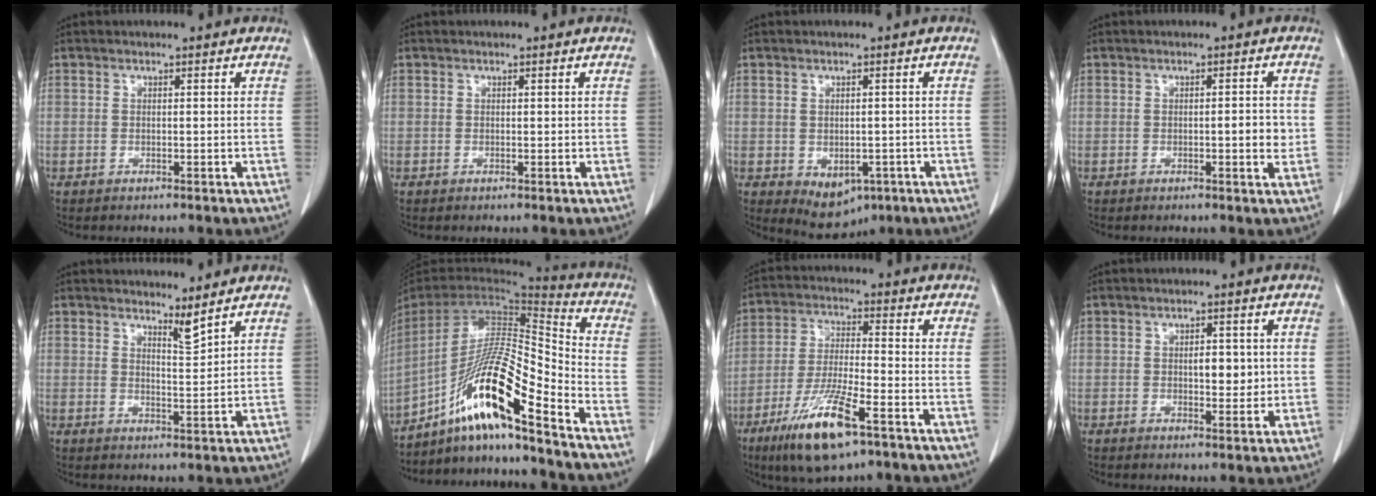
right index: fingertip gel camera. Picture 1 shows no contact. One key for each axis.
{"total": 0.0}
{"total": 5.9, "fx": -2.6, "fy": 4.0, "fz": 3.6, "tx": -0.046, "ty": -0.004, "tz": -0.024}
{"total": 2.6, "fx": -0.2, "fy": 0.7, "fz": 2.5, "tx": -0.036, "ty": 0.001, "tz": -0.003}
{"total": 2.6, "fx": 2.4, "fy": -0.3, "fz": 1.0, "tx": -0.020, "ty": -0.015, "tz": 0.046}
{"total": 17.4, "fx": -11.8, "fy": 0.1, "fz": 12.7, "tx": -0.247, "ty": 0.003, "tz": -0.217}
{"total": 12.4, "fx": -7.1, "fy": 2.0, "fz": 9.9, "tx": -0.198, "ty": -0.026, "tz": -0.126}
{"total": 4.0, "fx": 0.3, "fy": 1.9, "fz": 3.5, "tx": -0.049, "ty": -0.001, "tz": 0.008}